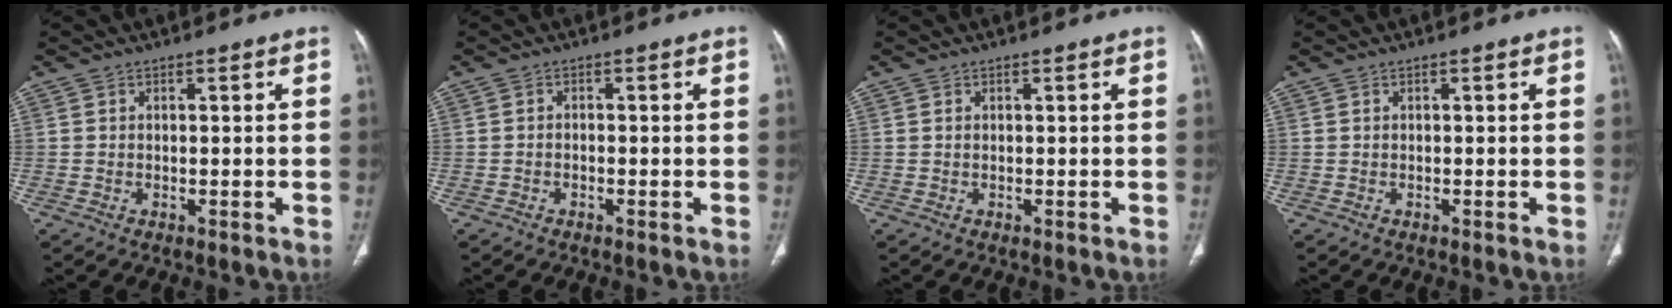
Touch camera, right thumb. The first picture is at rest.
{"total": 0.6, "force": [-0.3, 0.4, 0.4], "torque": [-0.006, 0.002, -0.008]}
{"total": 0.0}
{"total": 0.0}